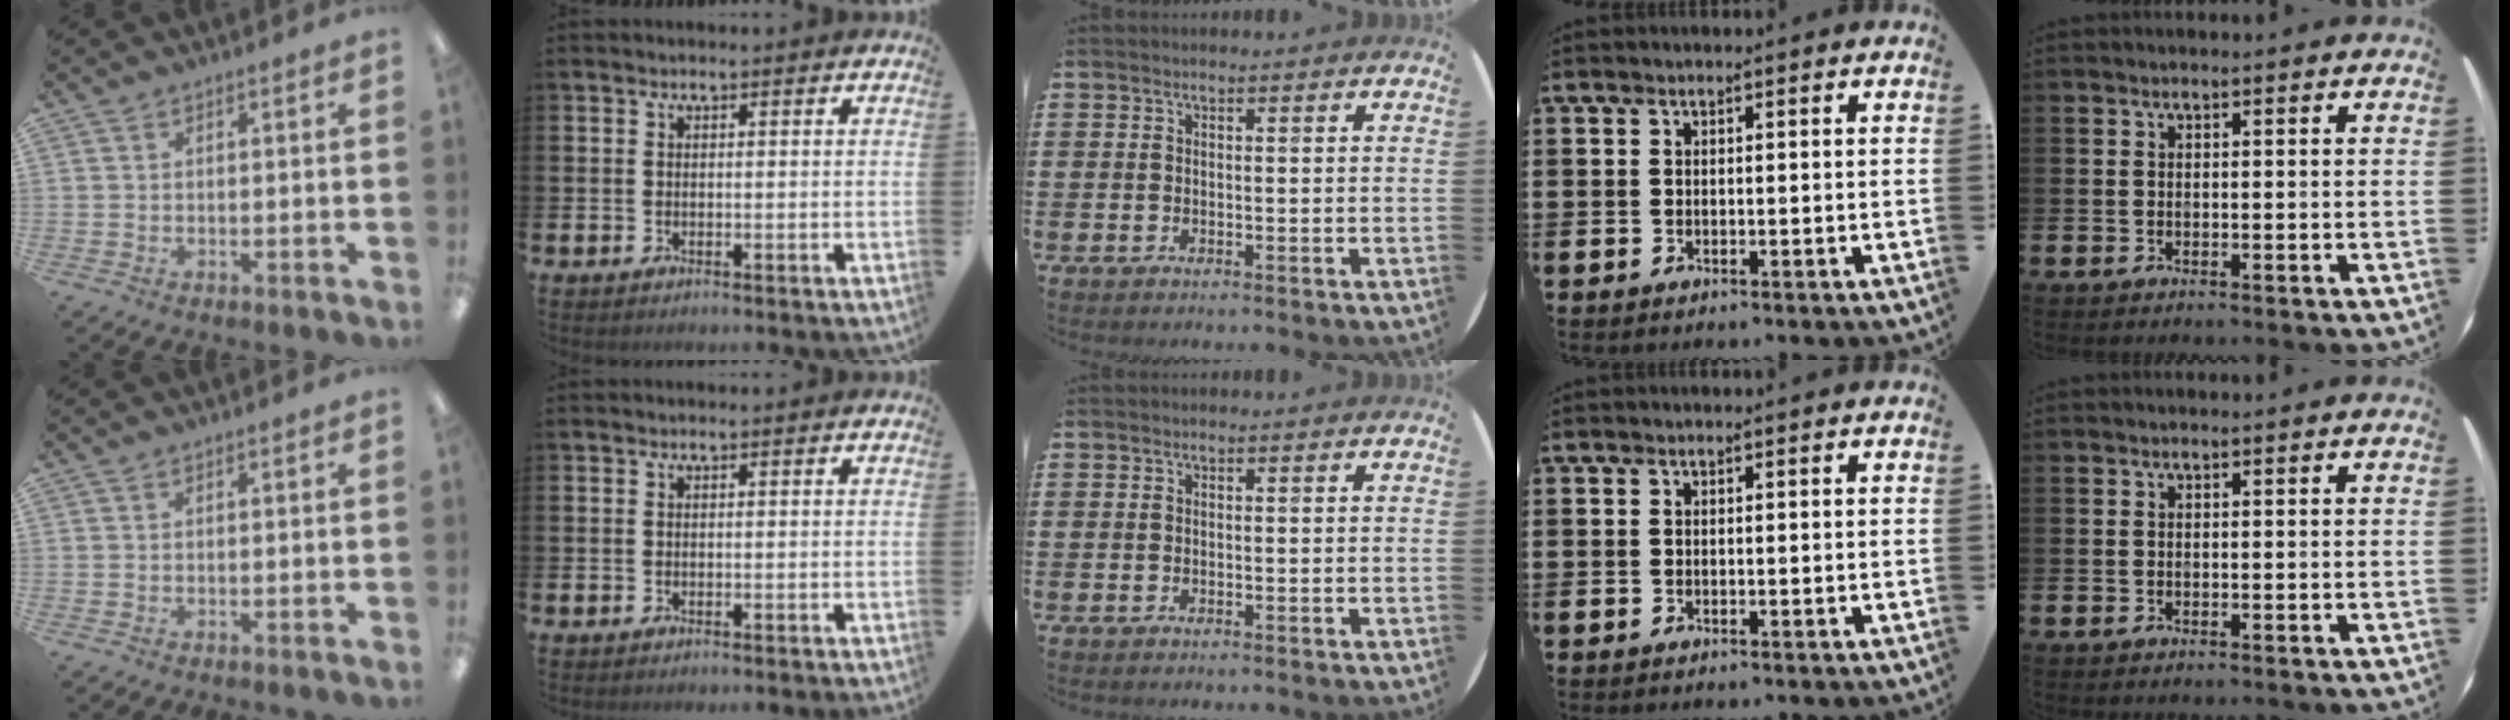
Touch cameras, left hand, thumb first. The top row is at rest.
{}